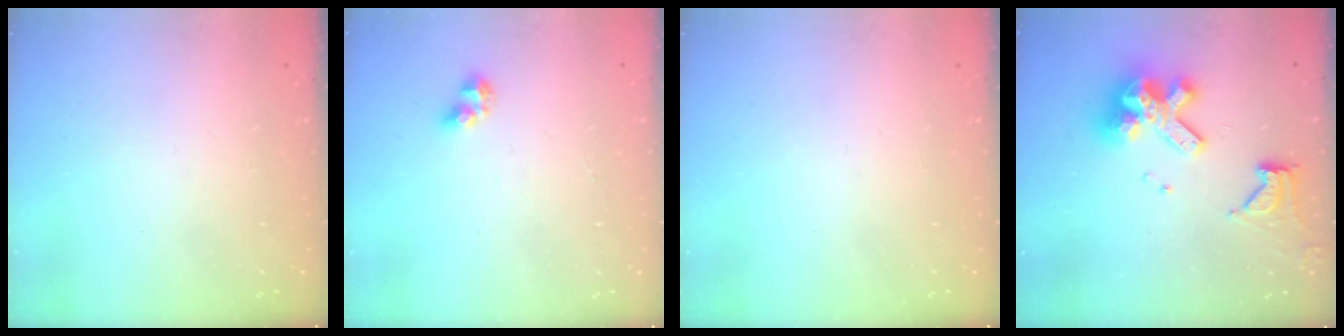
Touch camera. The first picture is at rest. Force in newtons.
{"total": 4.9, "press": 4.9, "slide": 0.5}
{"total": 0.0}
{"total": 12.2, "press": 12.1, "slide": 1.3}